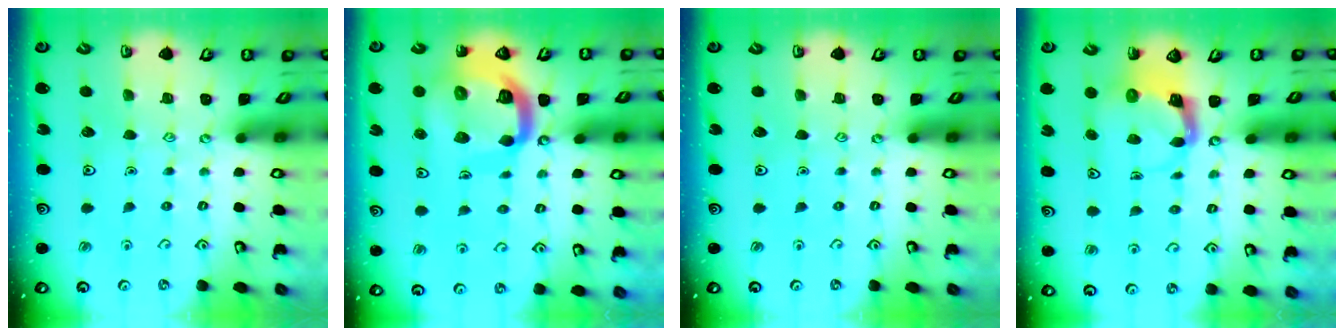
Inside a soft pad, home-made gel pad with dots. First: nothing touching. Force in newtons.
{"total": 16.5, "press": 16.3, "slide": 2.1}
{"total": 0.0}
{"total": 3.9, "press": 3.8, "slide": 0.6}